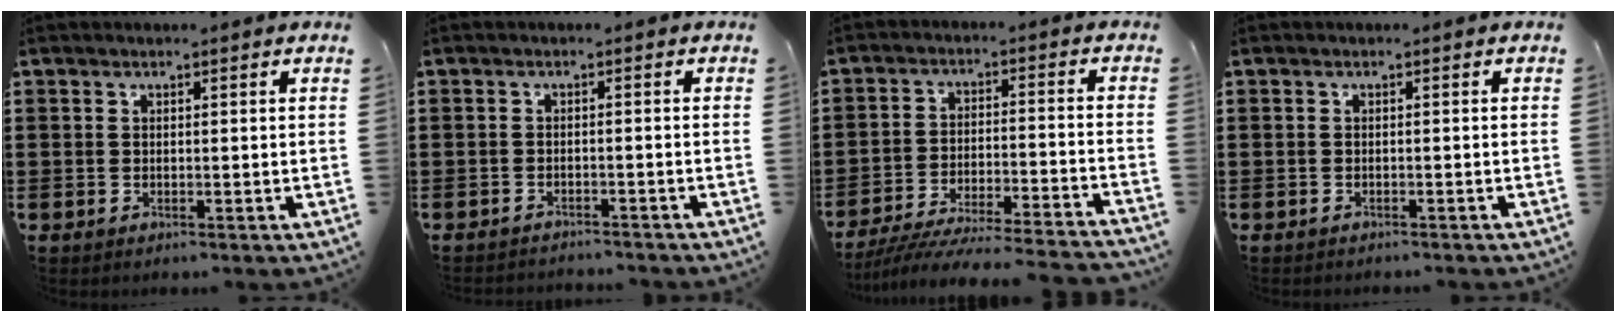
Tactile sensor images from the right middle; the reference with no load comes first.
{"total": 1.6, "force": [-1.6, 0.0, -0.1], "torque": [-0.005, 0.000, -0.034]}
{"total": 6.5, "force": [-6.2, -0.2, 1.8], "torque": [-0.036, -0.011, -0.123]}
{"total": 0.6, "force": [-0.6, 0.0, 0.0], "torque": [-0.002, -0.001, -0.013]}